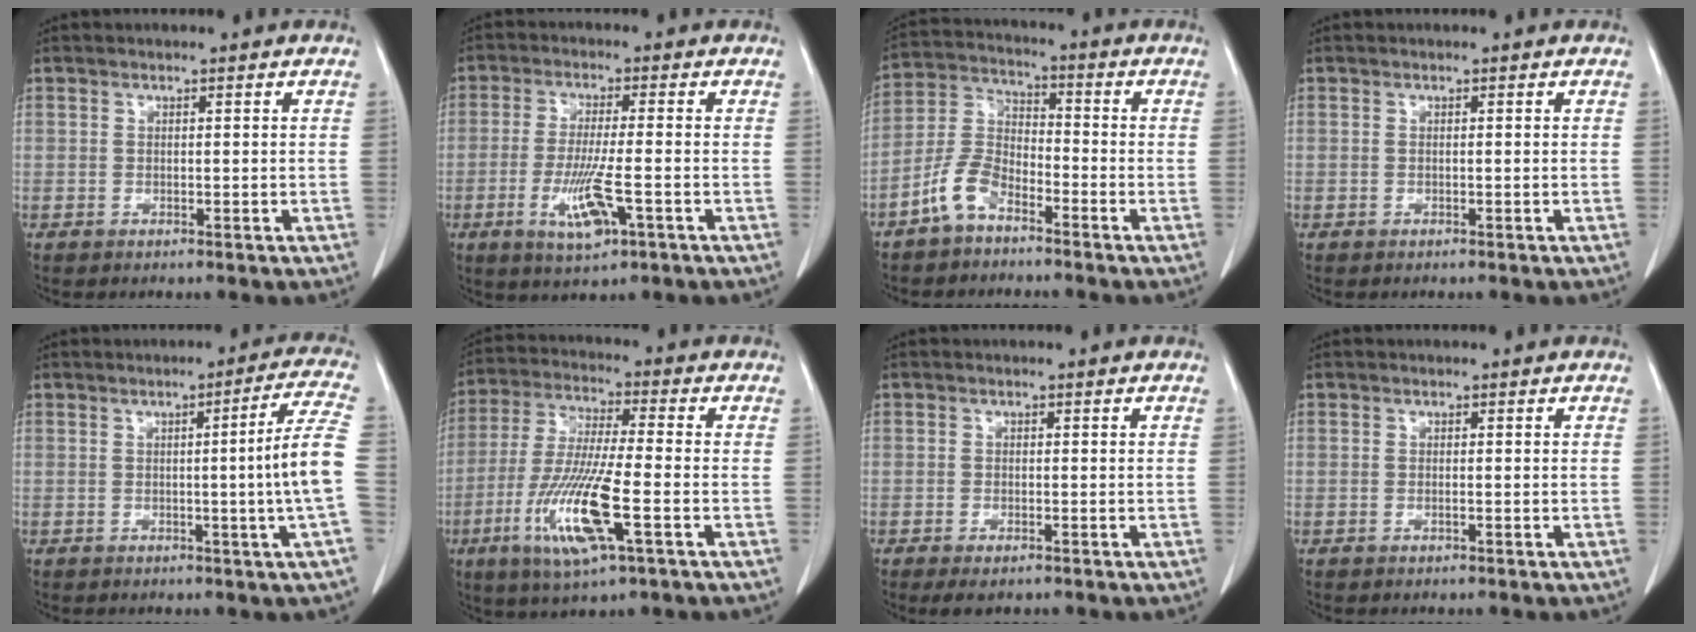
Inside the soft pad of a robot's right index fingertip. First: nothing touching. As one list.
[{"total": 7.9, "force": [-2.9, 0.8, 7.3], "torque": [-0.143, -0.019, -0.049]}, {"total": 7.2, "force": [-4.8, 3.2, 4.3], "torque": [-0.106, 0.010, -0.104]}, {"total": 0.0}, {"total": 8.6, "force": [-1.1, -2.2, 8.2], "torque": [-0.102, -0.004, -0.016]}, {"total": 13.9, "force": [-4.9, 1.2, 13.0], "torque": [-0.271, -0.025, -0.091]}, {"total": 2.7, "force": [-1.9, 0.9, 1.7], "torque": [-0.028, -0.005, -0.023]}, {"total": 0.0}]